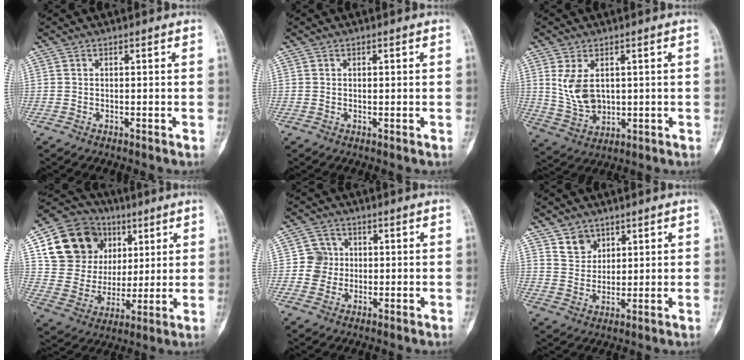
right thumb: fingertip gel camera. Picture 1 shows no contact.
{"total": 0.5, "force": [0.2, 0.3, 0.4], "torque": [0.000, 0.000, 0.003]}
{"total": 7.8, "force": [1.9, 5.1, 5.6], "torque": [-0.094, -0.012, 0.053]}
{"total": 19.8, "force": [7.5, 16.2, 8.7], "torque": [-0.118, 0.009, 0.146]}
{"total": 4.5, "force": [0.1, 4.4, 0.5], "torque": [0.025, 0.010, -0.003]}
{"total": 5.0, "force": [3.2, 3.6, 1.1], "torque": [0.000, -0.026, 0.064]}